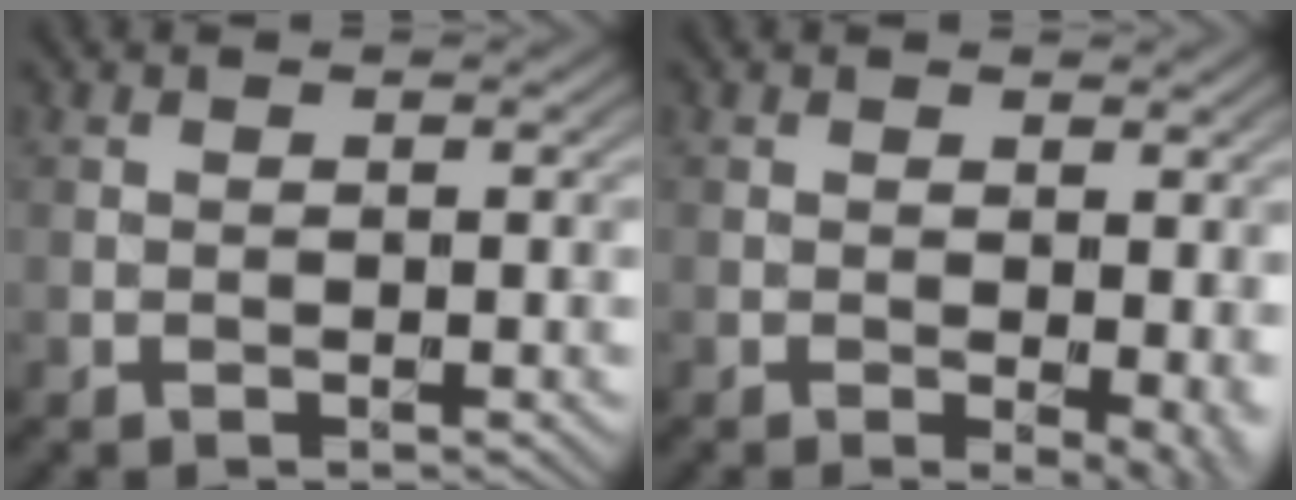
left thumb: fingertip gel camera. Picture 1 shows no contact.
{"total": 4.1, "force": [-0.3, 1.6, 3.8], "torque": [-0.043, -0.007, -0.002]}